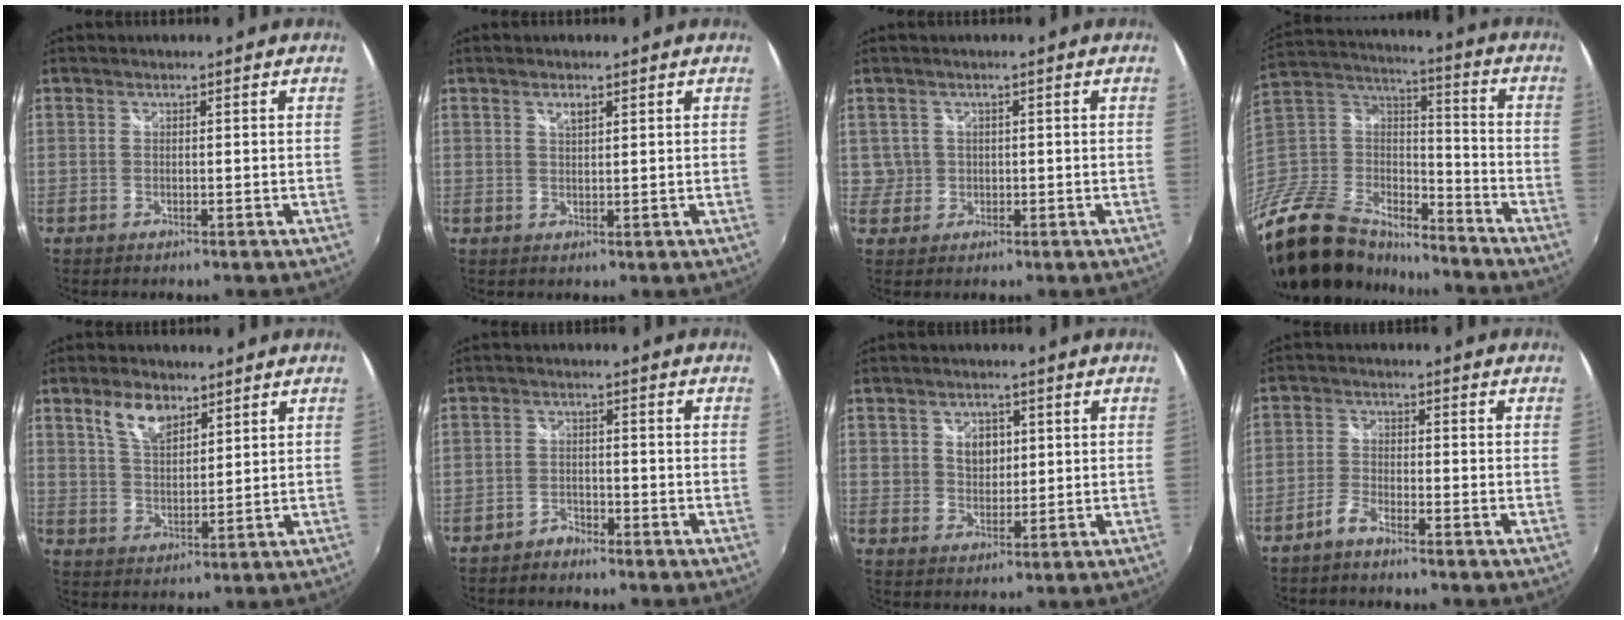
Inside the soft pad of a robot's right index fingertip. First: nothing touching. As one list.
[{"total": 1.8, "force": [1.1, 0.7, 1.2], "torque": [-0.020, 0.002, 0.018]}, {"total": 2.8, "force": [0.5, 2.7, 0.0], "torque": [0.010, 0.009, 0.010]}, {"total": 25.0, "force": [-19.0, 11.9, 11.0], "torque": [-0.248, 0.017, -0.326]}, {"total": 6.9, "force": [4.3, 3.4, 4.2], "torque": [-0.077, 0.008, 0.081]}, {"total": 2.7, "force": [-2.5, 1.1, 0.3], "torque": [-0.015, 0.006, -0.046]}, {"total": 5.5, "force": [1.7, 4.3, 2.9], "torque": [-0.038, 0.005, 0.031]}, {"total": 2.7, "force": [-2.3, 0.6, 1.3], "torque": [-0.040, 0.007, -0.050]}]